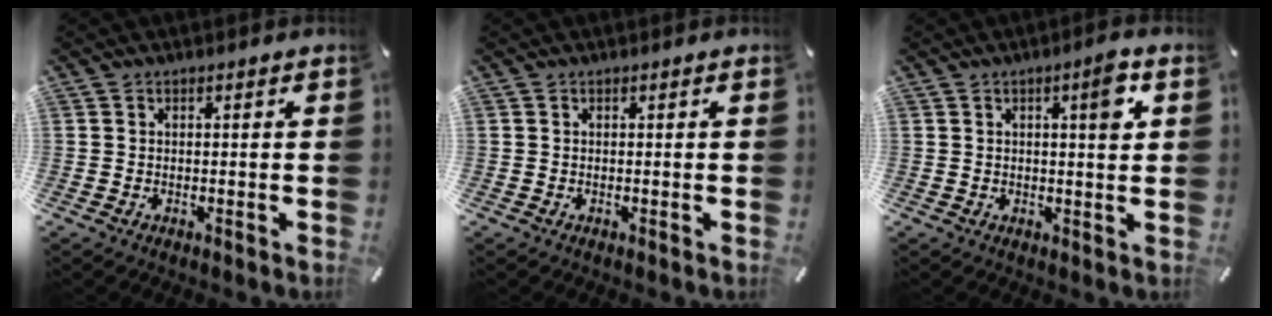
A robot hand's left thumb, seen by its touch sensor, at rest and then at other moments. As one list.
[{"total": 0.0}, {"total": 6.0, "force": [2.0, 1.1, 5.5], "torque": [-0.070, -0.012, 0.022]}]